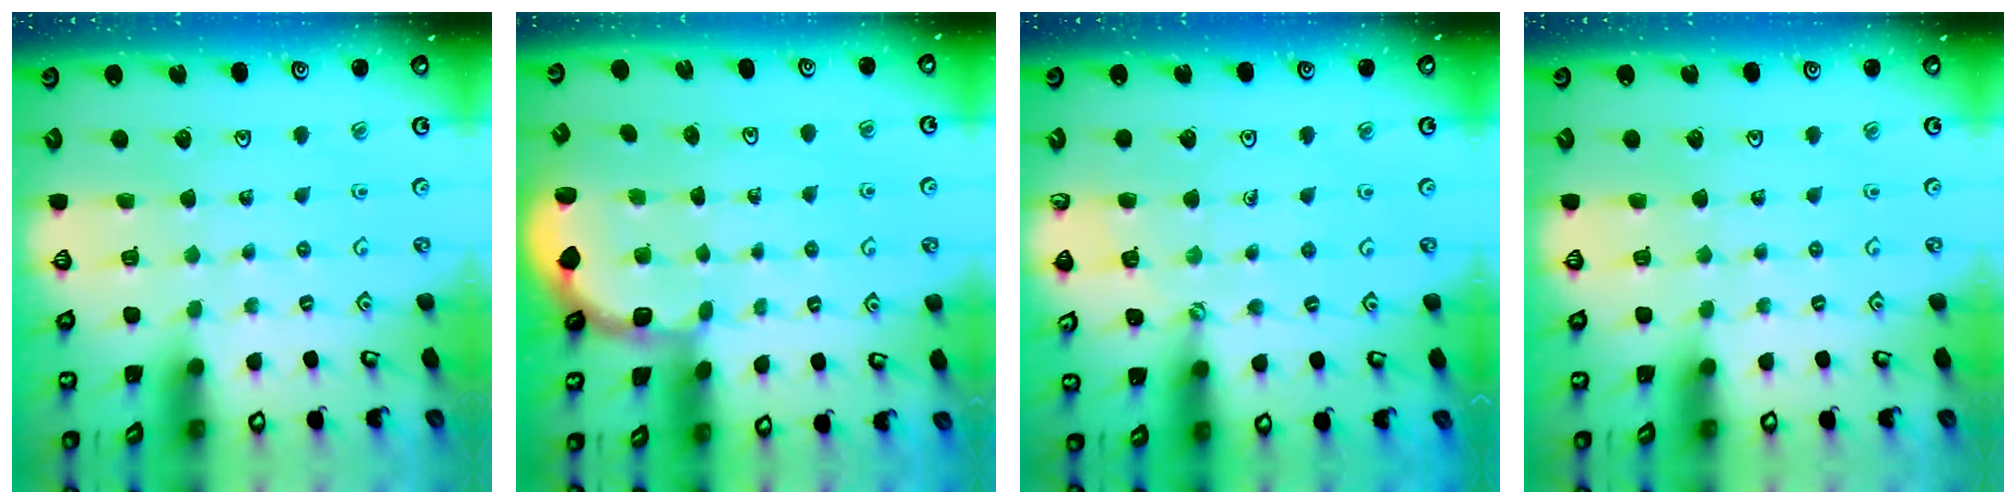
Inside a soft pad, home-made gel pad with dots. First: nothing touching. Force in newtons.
{"total": 1.9, "press": 1.7, "slide": 0.7}
{"total": 3.3, "press": 3.2, "slide": 0.4}
{"total": 0.0}